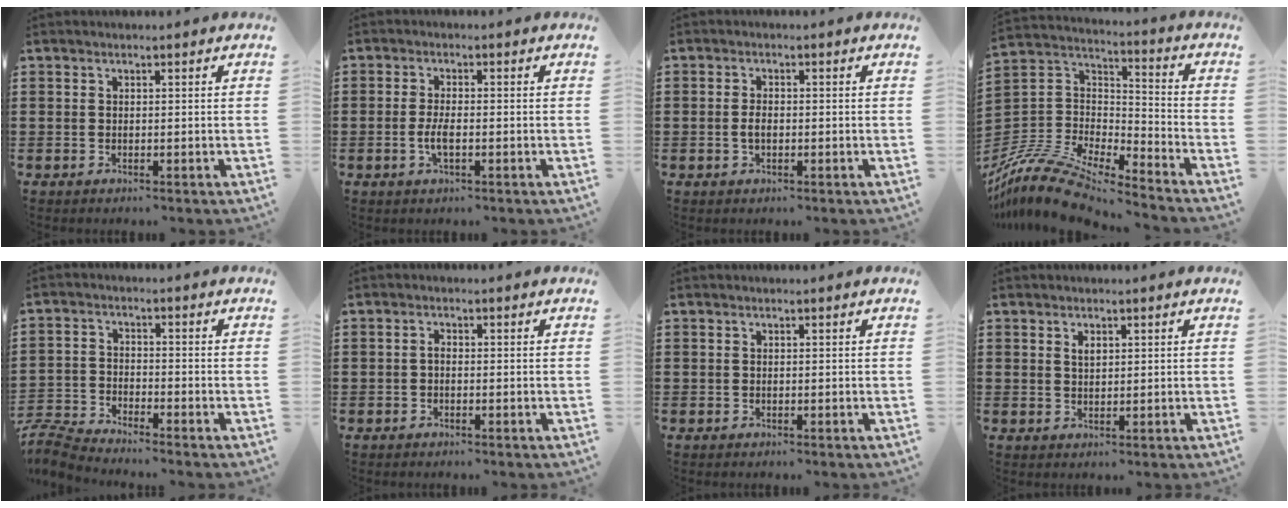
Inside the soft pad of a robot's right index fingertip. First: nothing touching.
{"total": 3.0, "force": [-0.8, 0.8, 2.8], "torque": [-0.057, -0.002, -0.017]}
{"total": 1.9, "force": [-0.3, 1.0, 1.6], "torque": [-0.031, 0.003, -0.005]}
{"total": 11.6, "force": [-10.5, 2.3, 4.3], "torque": [-0.113, 0.011, -0.219]}
{"total": 4.6, "force": [-4.6, 0.2, 0.5], "torque": [-0.041, -0.009, -0.102]}
{"total": 1.0, "force": [-0.5, 0.4, 0.8], "torque": [-0.016, -0.002, -0.009]}
{"total": 0.0}
{"total": 1.3, "force": [0.7, 0.7, 0.8], "torque": [-0.018, 0.005, 0.012]}